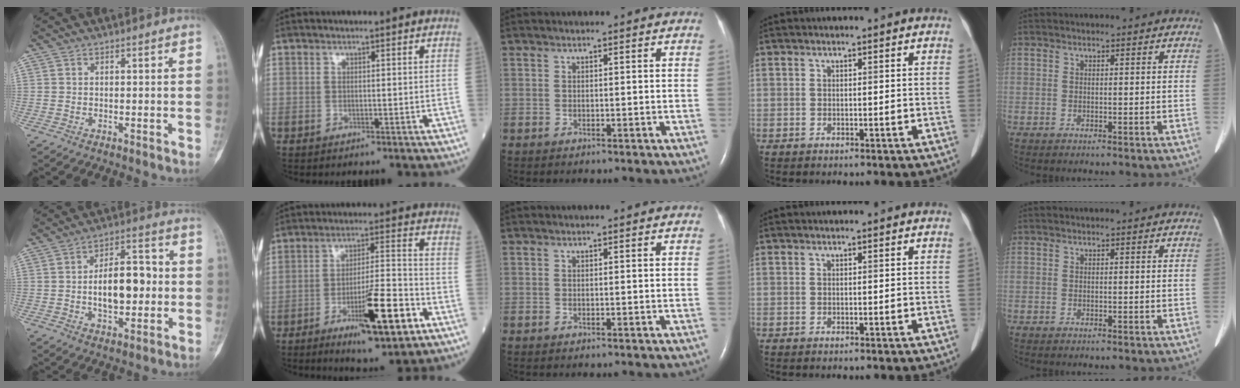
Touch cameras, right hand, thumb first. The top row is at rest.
{"thumb": {"total": 12.8, "force": [-0.4, 7.0, 10.7], "torque": [-0.145, 0.025, -0.004]}, "index": {"total": 13.4, "force": [-6.2, 1.8, 11.7], "torque": [-0.189, -0.010, -0.098]}}